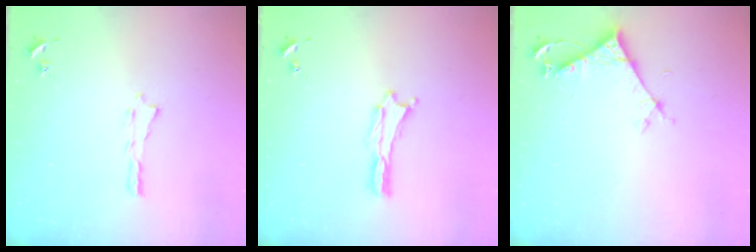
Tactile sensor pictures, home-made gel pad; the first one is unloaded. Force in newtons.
{"total": 0.0}
{"total": 4.7, "press": 4.7, "slide": 0.3}